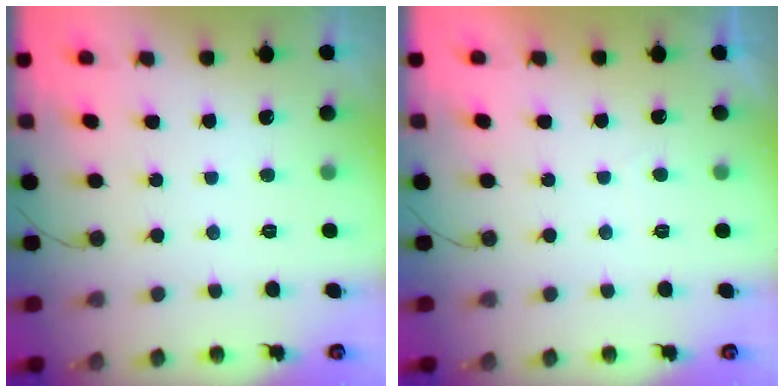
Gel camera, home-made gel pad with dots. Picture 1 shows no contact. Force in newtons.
{"total": 0.9, "press": 0.7, "slide": 0.6}